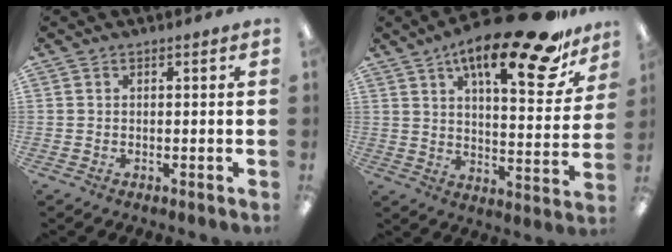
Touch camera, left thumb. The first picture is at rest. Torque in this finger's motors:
{"motor_torque": [1.34, 1.35, 1.46, -1.32, 0.09]}